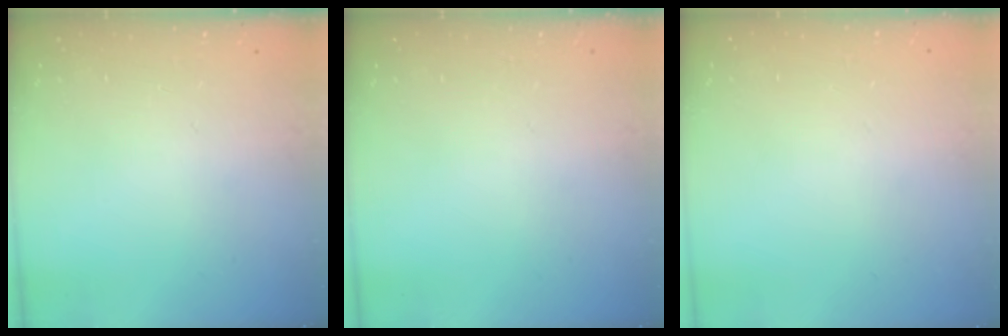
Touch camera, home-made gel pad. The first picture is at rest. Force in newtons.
{"total": 0.0}
{"total": 0.0}